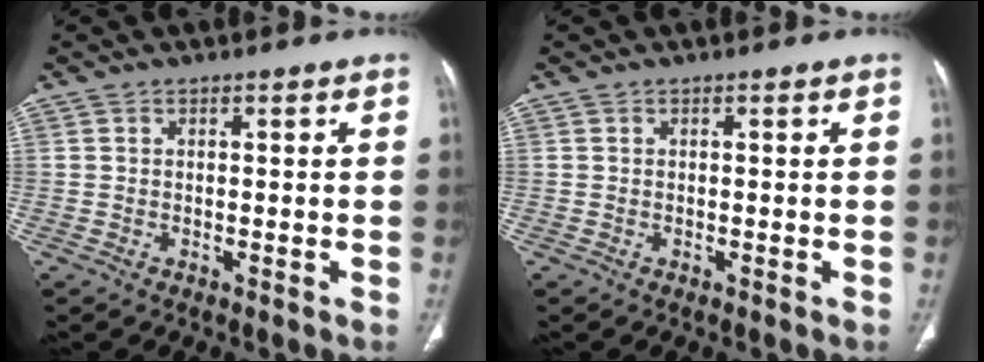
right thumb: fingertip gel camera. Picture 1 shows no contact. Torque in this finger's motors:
{"motor_torque": [-0.01, 0.03, -0.06, -0.01, 0.02]}